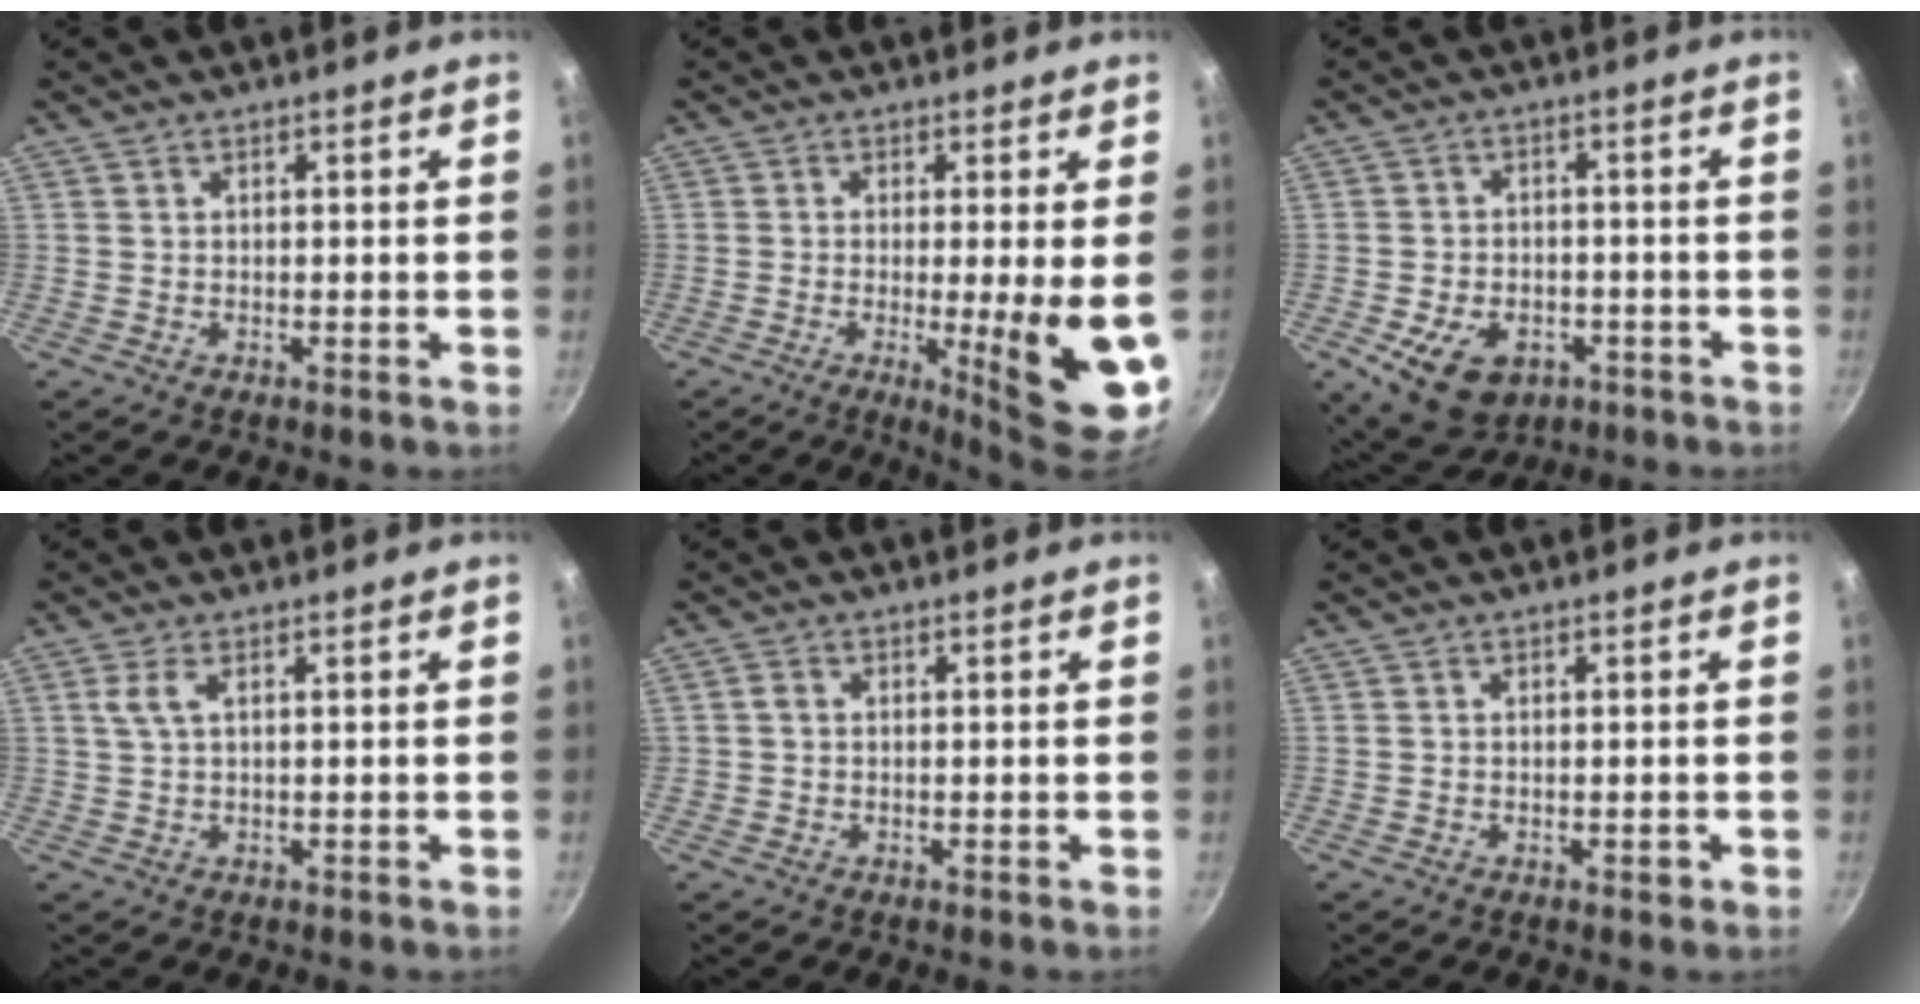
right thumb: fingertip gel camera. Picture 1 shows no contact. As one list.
[{"total": 10.8, "force": [-1.5, 1.6, 10.6], "torque": [-0.146, -0.016, -0.015]}, {"total": 11.4, "force": [-4.5, 7.8, 6.9], "torque": [-0.098, 0.013, -0.059]}, {"total": 2.6, "force": [0.9, 0.8, 2.3], "torque": [-0.055, 0.003, 0.020]}, {"total": 1.3, "force": [0.0, 1.1, 0.6], "torque": [-0.009, 0.009, -0.001]}, {"total": 1.1, "force": [-0.5, 0.5, 0.9], "torque": [-0.012, 0.002, -0.008]}]